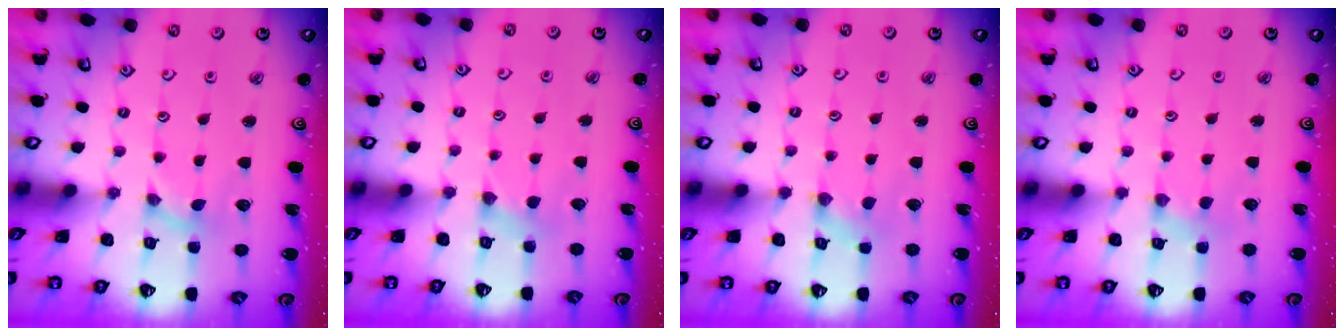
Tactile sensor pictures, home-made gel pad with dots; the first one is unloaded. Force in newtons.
{"total": 2.0, "press": 2.0, "slide": 0.4}
{"total": 0.6, "press": 0.5, "slide": 0.1}
{"total": 1.5, "press": 1.5, "slide": 0.3}